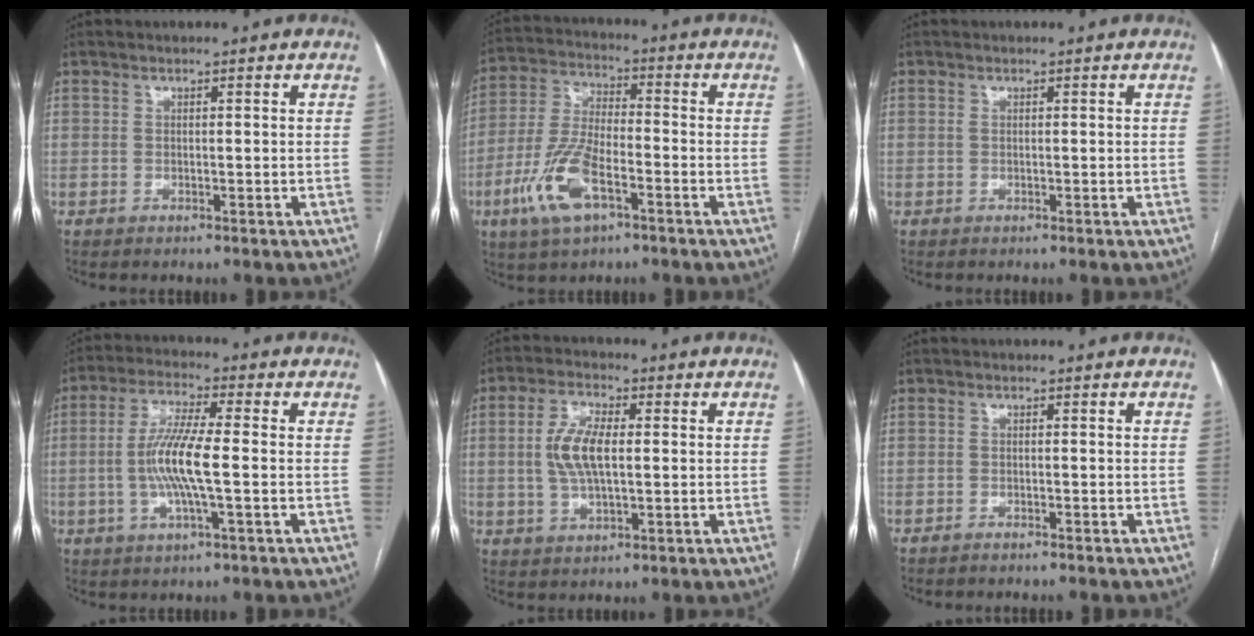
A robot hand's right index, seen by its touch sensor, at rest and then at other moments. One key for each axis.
{"total": 11.5, "fx": -5.1, "fy": 4.1, "fz": 9.5, "tx": -0.216, "ty": -0.003, "tz": -0.096}
{"total": 0.0}
{"total": 9.2, "fx": -1.1, "fy": 0.7, "fz": 9.1, "tx": -0.184, "ty": 0.000, "tz": -0.029}
{"total": 7.4, "fx": 0.5, "fy": 2.7, "fz": 6.9, "tx": -0.149, "ty": 0.007, "tz": 0.010}
{"total": 2.6, "fx": -2.5, "fy": 0.2, "fz": 0.7, "tx": -0.011, "ty": -0.002, "tz": -0.032}